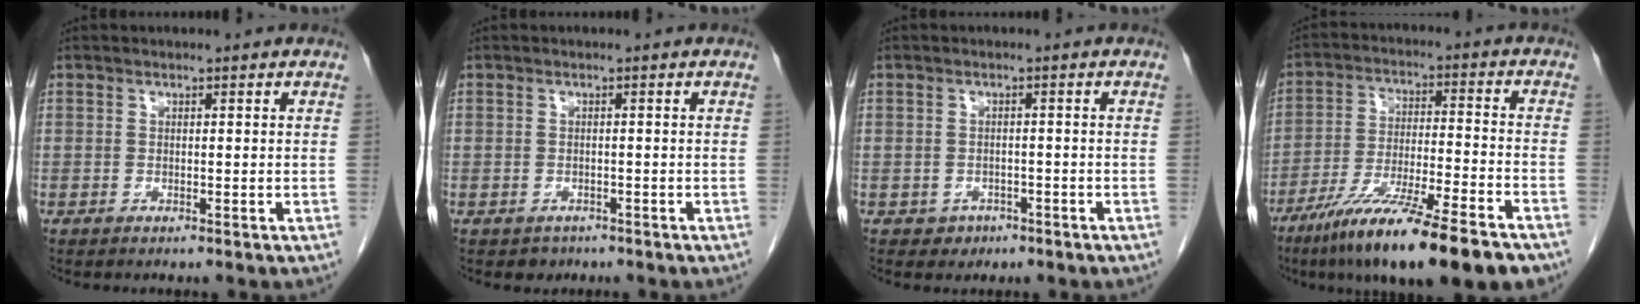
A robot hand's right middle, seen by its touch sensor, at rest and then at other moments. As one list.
[{"total": 1.4, "force": [-1.0, 1.0, 0.1], "torque": [-0.008, 0.001, -0.011]}, {"total": 2.1, "force": [-1.1, 1.7, 0.4], "torque": [-0.008, 0.006, -0.010]}, {"total": 18.9, "force": [-13.6, 1.4, 13.1], "torque": [-0.191, -0.039, -0.228]}]